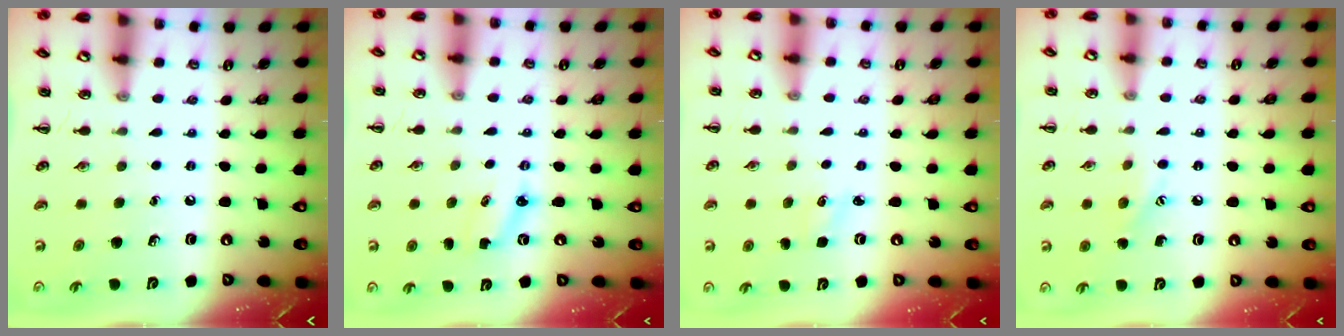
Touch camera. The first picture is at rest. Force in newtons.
{"total": 2.9, "press": 2.8, "slide": 0.7}
{"total": 1.5, "press": 1.4, "slide": 0.4}
{"total": 6.7, "press": 6.6, "slide": 1.5}